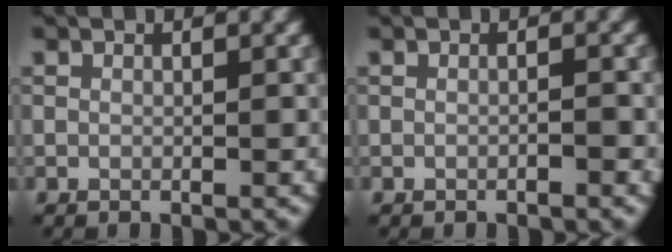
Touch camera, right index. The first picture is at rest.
{"total": 0.8, "force": [-0.4, 0.1, 0.7], "torque": [-0.011, 0.003, -0.010]}